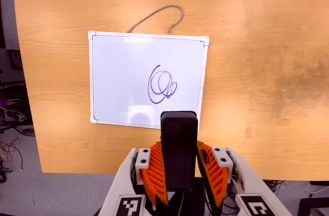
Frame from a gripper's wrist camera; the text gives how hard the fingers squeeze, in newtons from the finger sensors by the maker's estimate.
{"total": 4.0, "left": 2.5, "right": 5.4}